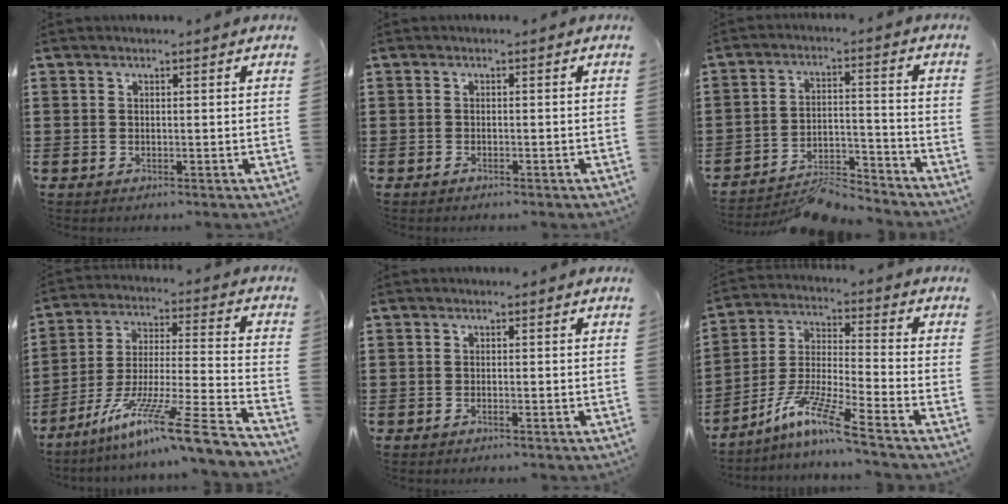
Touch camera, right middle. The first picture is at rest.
{"total": 0.7, "force": [-0.6, 0.1, 0.2], "torque": [-0.006, -0.003, -0.012]}
{"total": 6.3, "force": [-6.1, 0.9, 1.6], "torque": [-0.020, 0.016, -0.118]}
{"total": 13.2, "force": [-9.6, -0.1, 9.1], "torque": [-0.149, 0.009, -0.180]}
{"total": 0.6, "force": [-0.3, 0.0, 0.5], "torque": [-0.009, -0.001, -0.006]}
{"total": 9.6, "force": [-7.4, 0.2, 6.1], "torque": [-0.134, -0.012, -0.151]}